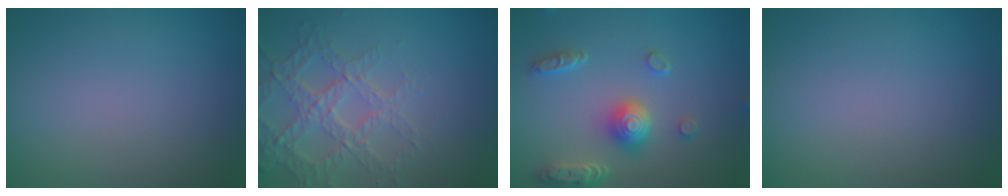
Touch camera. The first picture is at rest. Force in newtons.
{"total": 3.9, "press": 3.8, "slide": 0.9}
{"total": 4.9, "press": 4.1, "slide": 2.8}
{"total": 0.0}